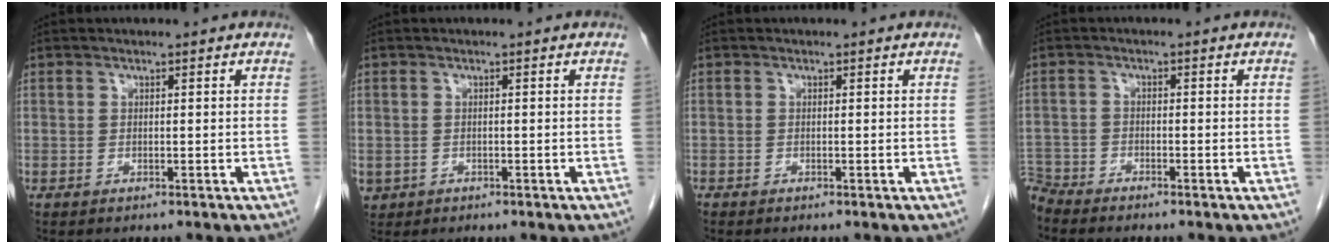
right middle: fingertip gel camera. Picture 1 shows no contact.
{"total": 1.7, "force": [-0.6, 1.5, 0.4], "torque": [-0.012, 0.001, -0.004]}
{"total": 0.0}
{"total": 3.5, "force": [-3.5, 0.4, 0.0], "torque": [0.002, -0.012, -0.068]}